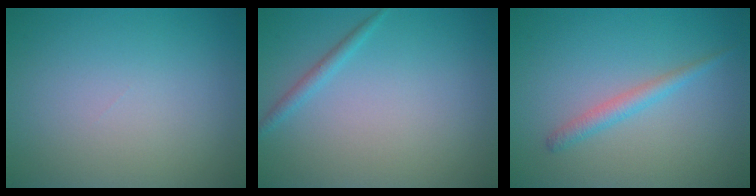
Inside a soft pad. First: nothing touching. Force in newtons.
{"total": 1.1, "press": 1.1, "slide": 0.1}
{"total": 1.7, "press": 1.7, "slide": 0.1}